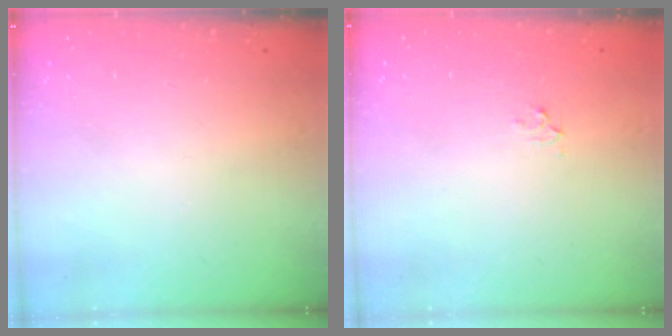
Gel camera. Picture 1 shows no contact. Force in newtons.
{"total": 2.3, "press": 2.3, "slide": 0.2}